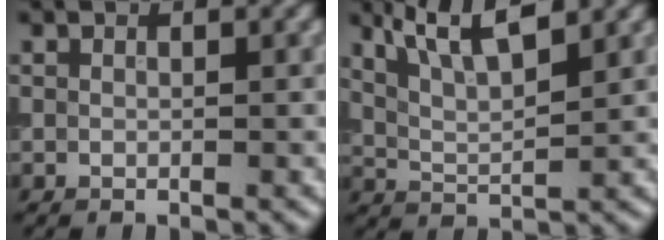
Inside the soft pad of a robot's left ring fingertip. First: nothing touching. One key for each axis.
{"total": 5.3, "fx": 3.5, "fy": 1.3, "fz": 3.7, "tx": -0.070, "ty": 0.012, "tz": 0.063}